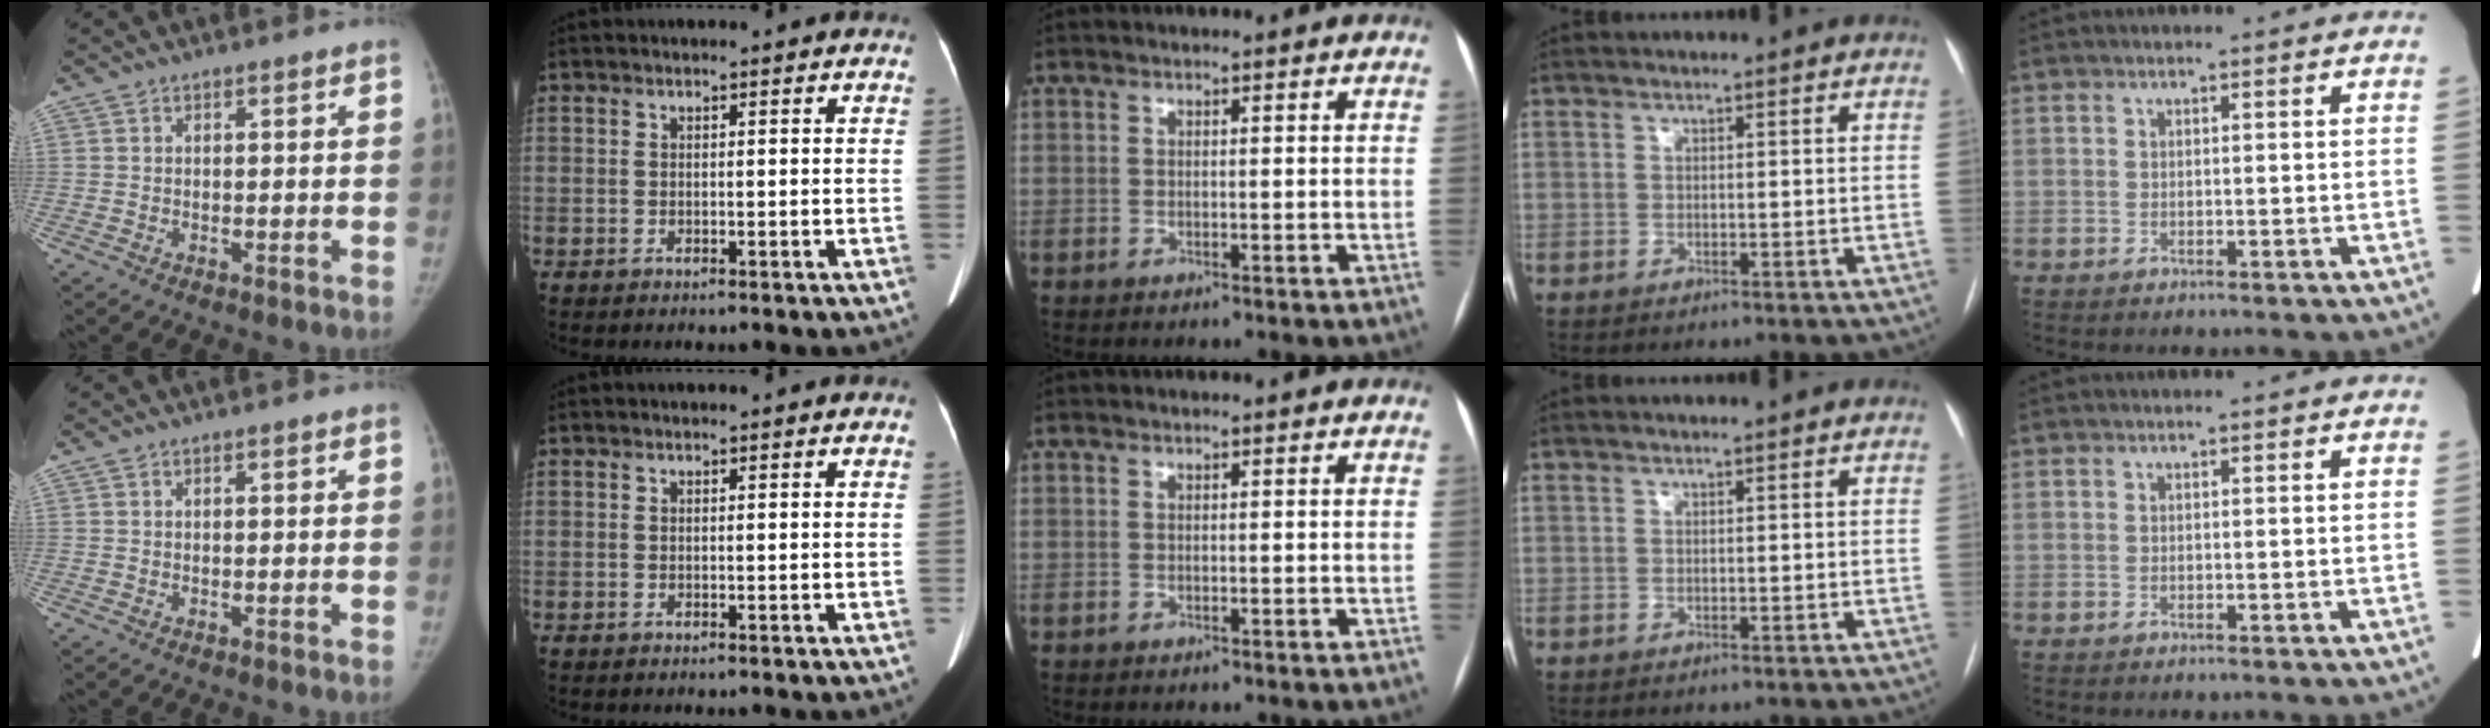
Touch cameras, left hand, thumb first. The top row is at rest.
{}